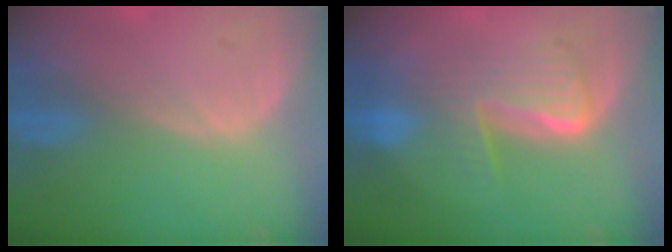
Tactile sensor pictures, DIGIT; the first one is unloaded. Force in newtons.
{"total": 6.8, "press": 6.8, "slide": 0.2}